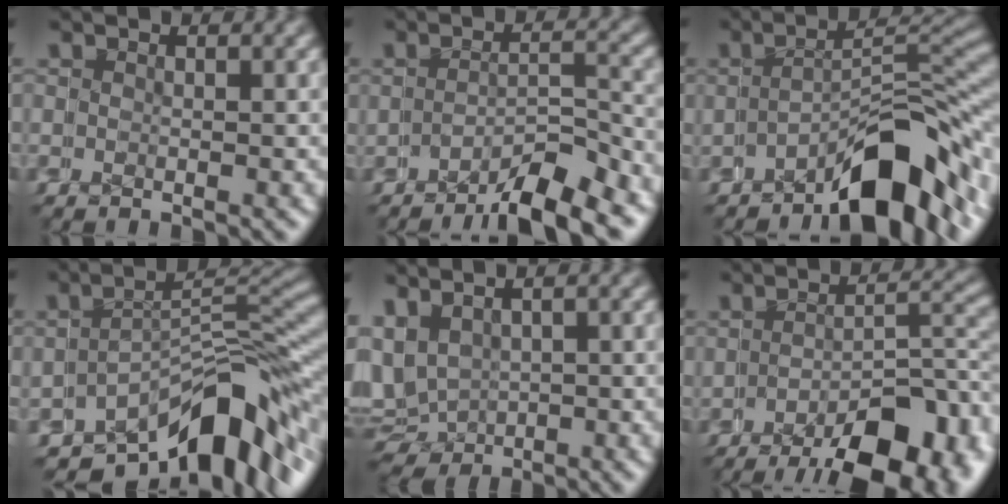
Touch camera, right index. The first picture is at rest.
{"total": 5.2, "force": [-4.9, 0.4, 1.8], "torque": [0.010, 0.013, -0.081]}
{"total": 7.0, "force": [-5.4, 1.4, 4.3], "torque": [-0.041, 0.007, -0.080]}
{"total": 8.0, "force": [-5.1, 2.6, 5.6], "torque": [-0.054, 0.017, -0.081]}
{"total": 5.6, "force": [1.5, 5.0, 2.2], "torque": [-0.067, -0.026, 0.043]}
{"total": 9.0, "force": [-6.4, 2.9, 5.7], "torque": [-0.038, 0.000, -0.092]}